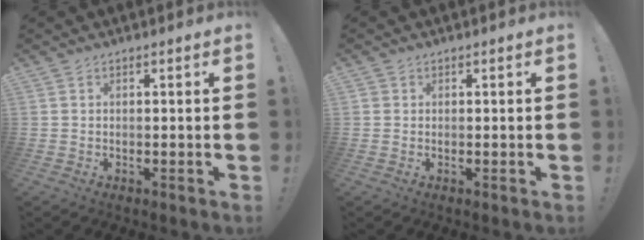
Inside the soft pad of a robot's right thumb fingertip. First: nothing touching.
{"total": 0.7, "force": [0.3, 0.6, 0.2], "torque": [-0.005, 0.001, 0.007]}